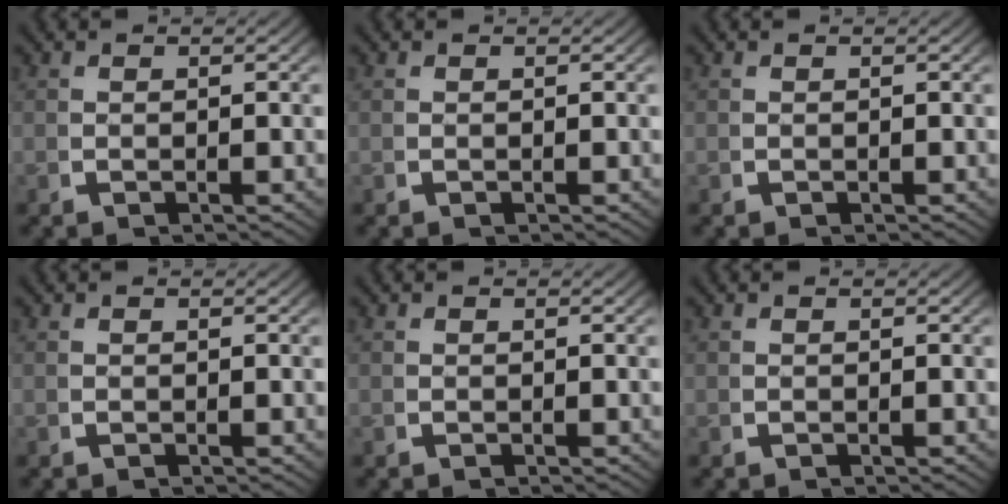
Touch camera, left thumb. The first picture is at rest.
{"total": 0.0}
{"total": 0.0}
{"total": 0.0}
{"total": 0.0}
{"total": 0.0}